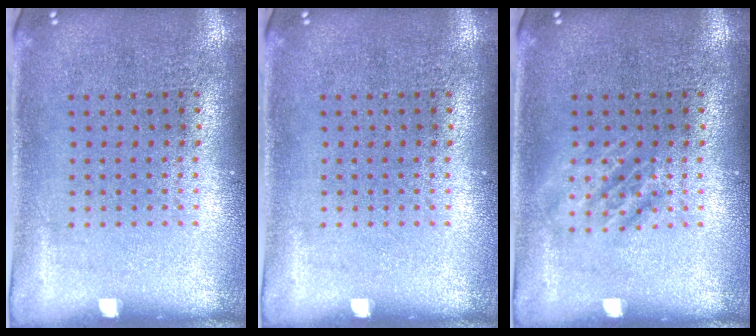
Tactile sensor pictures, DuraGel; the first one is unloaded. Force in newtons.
{"total": 0.0}
{"total": 1.6, "press": 1.6, "slide": 0.3}